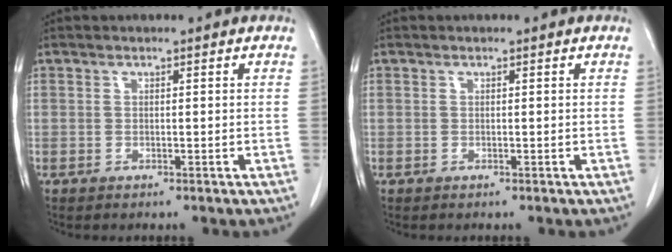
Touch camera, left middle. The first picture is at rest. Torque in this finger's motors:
{"motor_torque": [-0.01, 0.01, 0.00, 0.00]}